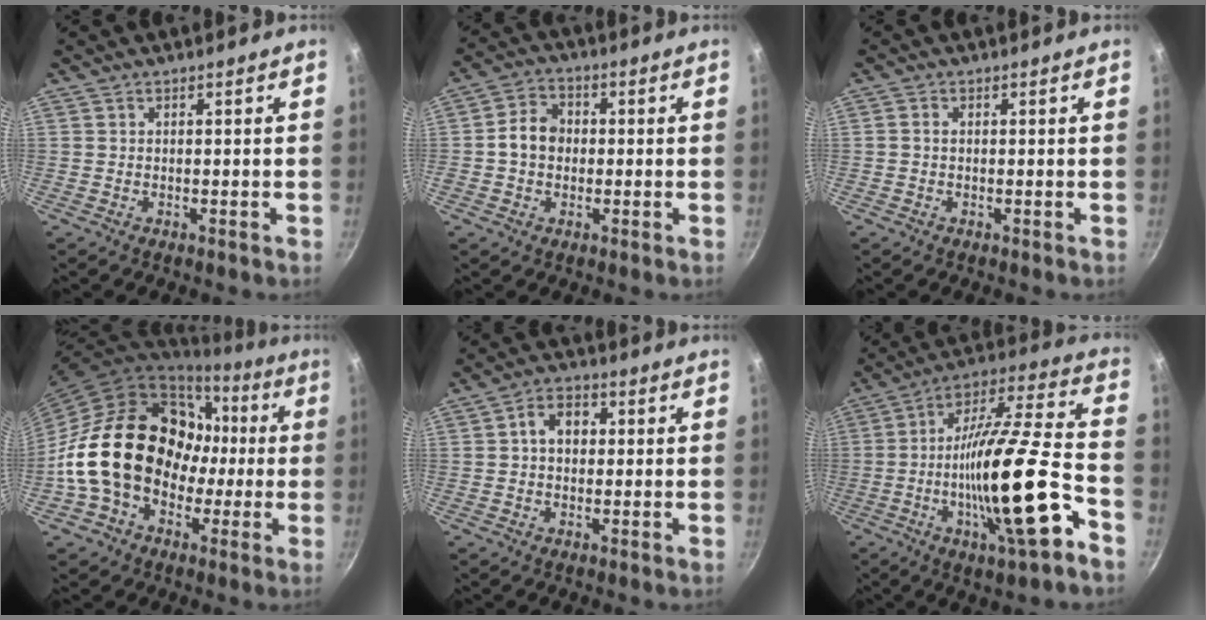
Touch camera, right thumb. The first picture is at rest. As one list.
[{"total": 6.6, "force": [-0.2, 5.5, 3.7], "torque": [-0.039, 0.017, -0.015]}, {"total": 1.2, "force": [0.0, 0.9, 0.8], "torque": [-0.013, 0.006, -0.001]}, {"total": 21.1, "force": [-1.1, 16.6, 13.0], "torque": [-0.189, 0.059, -0.010]}, {"total": 6.0, "force": [0.8, 4.5, 3.9], "torque": [-0.039, 0.014, 0.004]}, {"total": 20.6, "force": [-7.2, 3.9, 18.8], "torque": [-0.295, 0.035, -0.127]}]